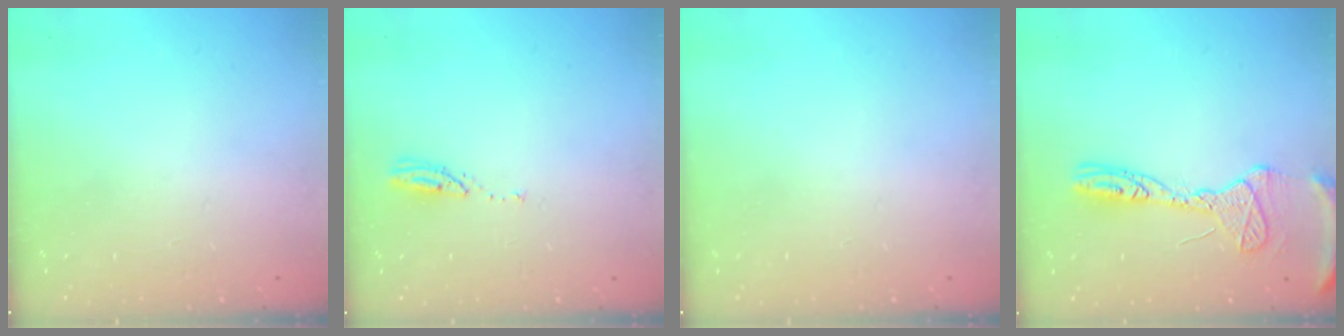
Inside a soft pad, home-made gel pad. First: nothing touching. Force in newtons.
{"total": 3.0, "press": 2.9, "slide": 0.3}
{"total": 0.0}
{"total": 14.7, "press": 14.6, "slide": 1.4}